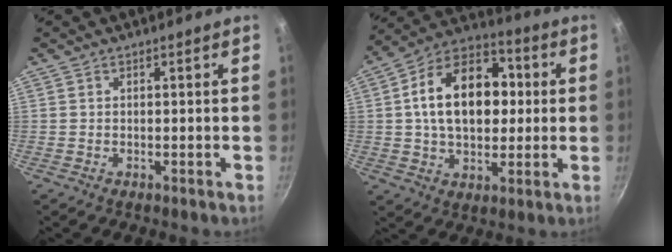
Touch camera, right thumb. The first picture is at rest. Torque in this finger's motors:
{"motor_torque": [0.69, 3.67, 1.08, -0.05, 0.13]}